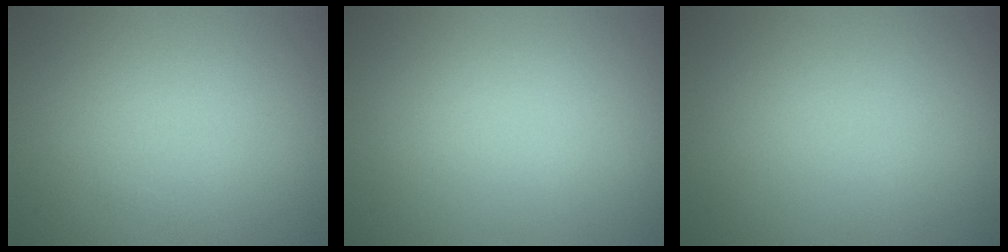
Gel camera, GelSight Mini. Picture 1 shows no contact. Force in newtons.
{"total": 0.0}
{"total": 0.0}